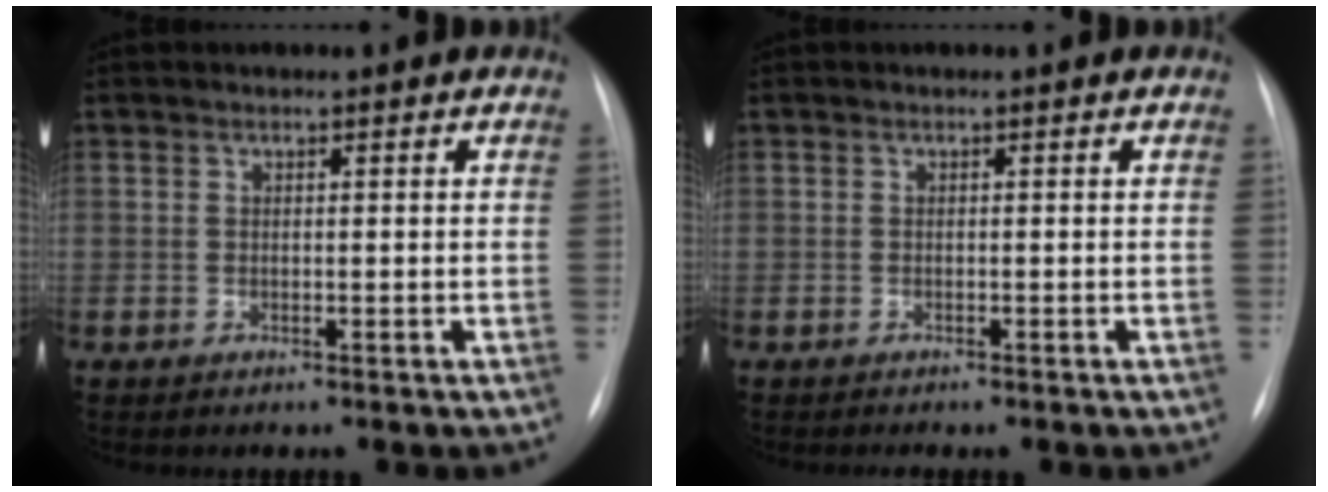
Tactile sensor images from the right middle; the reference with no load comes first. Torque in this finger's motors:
{"motor_torque": [0.23, -0.24, -0.01, 0.00]}